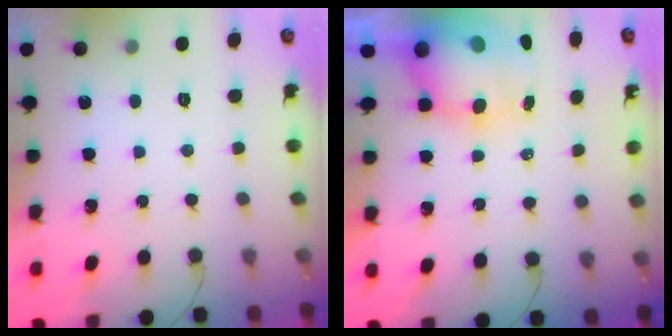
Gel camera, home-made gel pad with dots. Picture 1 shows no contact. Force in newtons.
{"total": 11.5, "press": 11.0, "slide": 3.2}